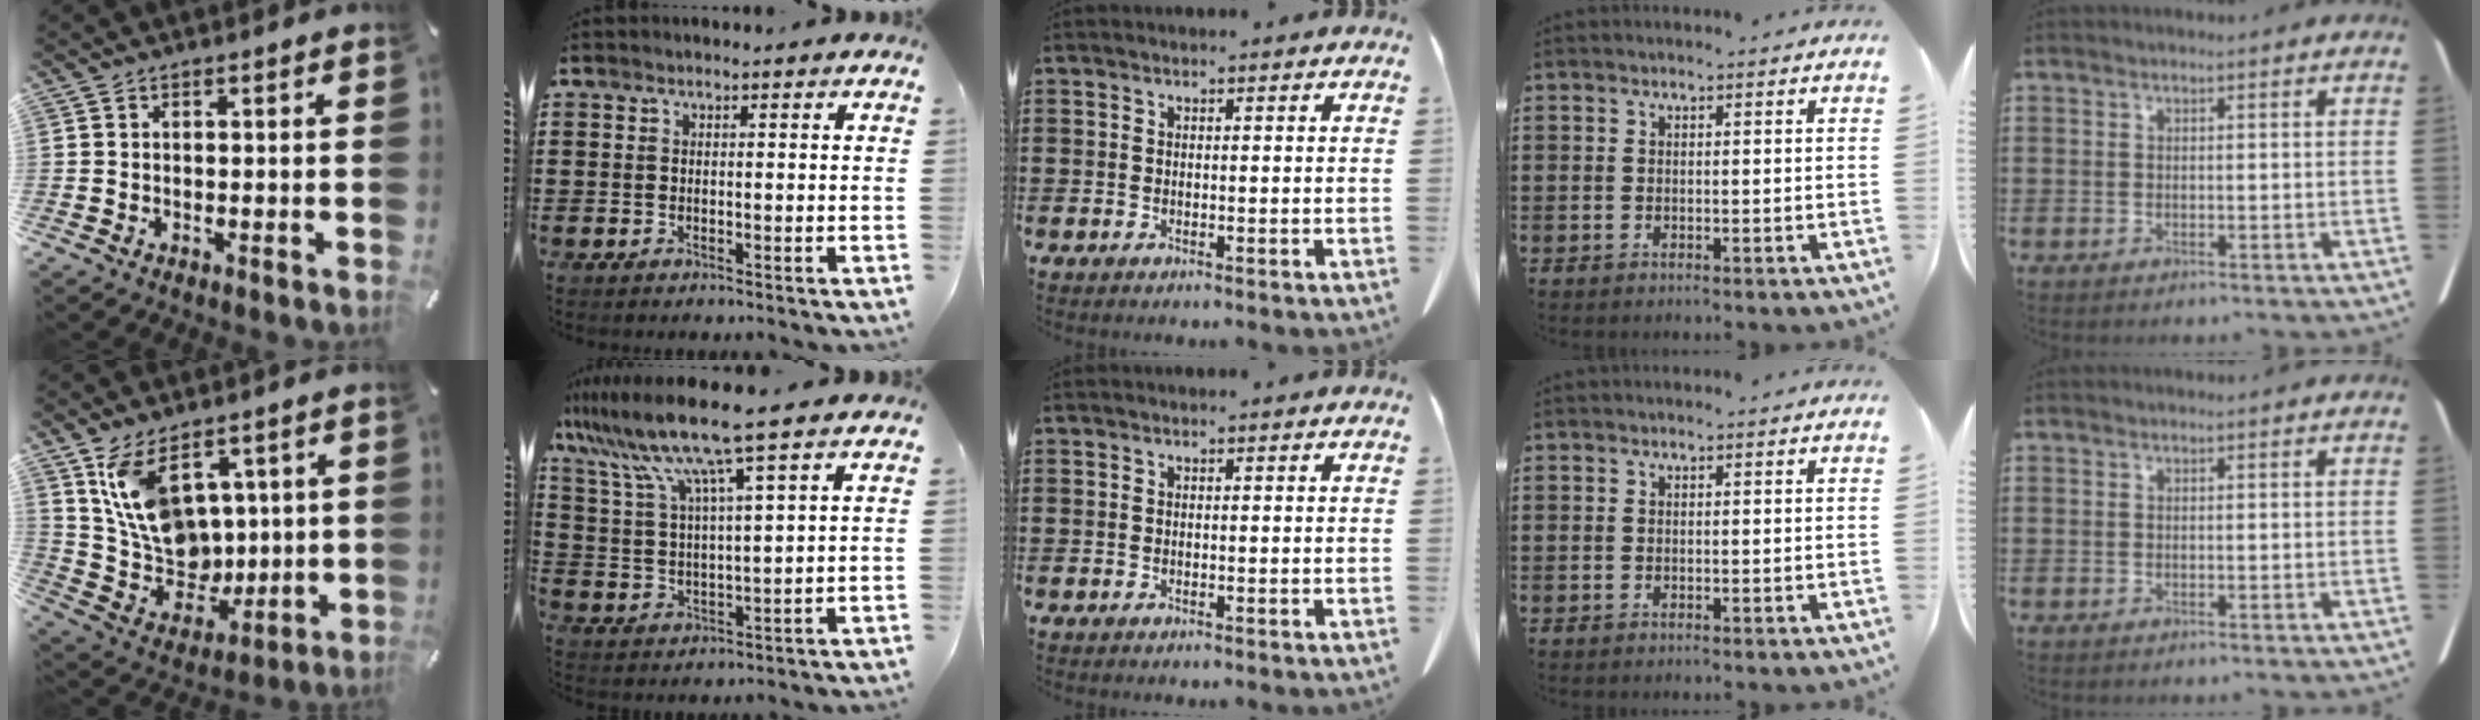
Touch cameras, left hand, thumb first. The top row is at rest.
{"thumb": {"total": 14.7, "force": [6.1, 10.7, 7.9], "torque": [-0.166, -0.029, 0.125]}, "index": {"total": 10.6, "force": [8.1, -0.4, 6.8], "torque": [-0.168, -0.044, 0.130]}}